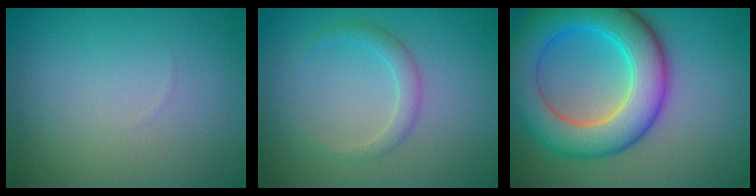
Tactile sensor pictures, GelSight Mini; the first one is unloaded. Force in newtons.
{"total": 1.7, "press": 1.7, "slide": 0.1}
{"total": 9.5, "press": 9.5, "slide": 0.4}